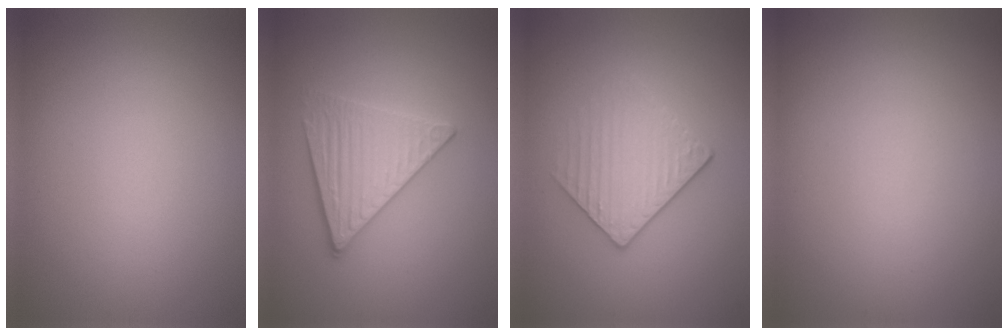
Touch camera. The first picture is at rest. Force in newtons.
{"total": 3.9, "press": 3.5, "slide": 1.7}
{"total": 3.1, "press": 2.9, "slide": 1.2}
{"total": 0.0}